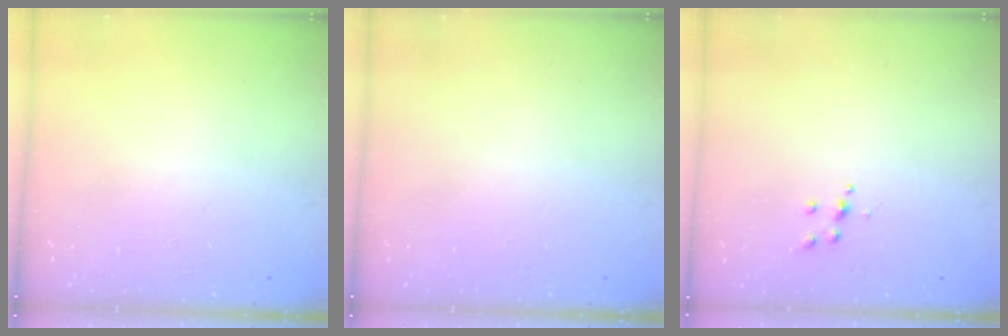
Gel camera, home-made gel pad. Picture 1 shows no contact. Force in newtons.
{"total": 0.0}
{"total": 3.5, "press": 3.5, "slide": 0.3}